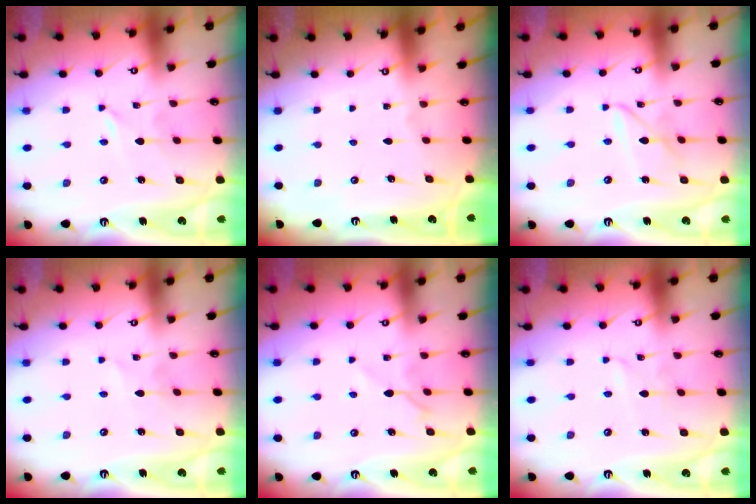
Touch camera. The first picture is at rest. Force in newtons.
{"total": 0.0}
{"total": 6.6, "press": 6.6, "slide": 0.5}
{"total": 1.8, "press": 1.8, "slide": 0.2}
{"total": 6.1, "press": 6.0, "slide": 0.9}
{"total": 1.2, "press": 1.2, "slide": 0.1}